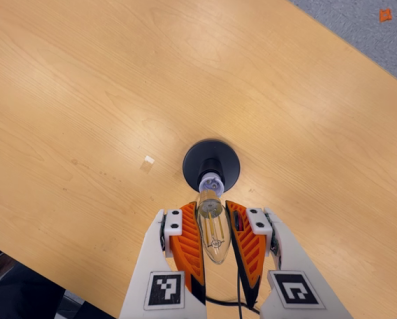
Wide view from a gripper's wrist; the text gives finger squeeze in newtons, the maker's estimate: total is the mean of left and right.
{"total": 20.8, "left": 22.7, "right": 19.0}